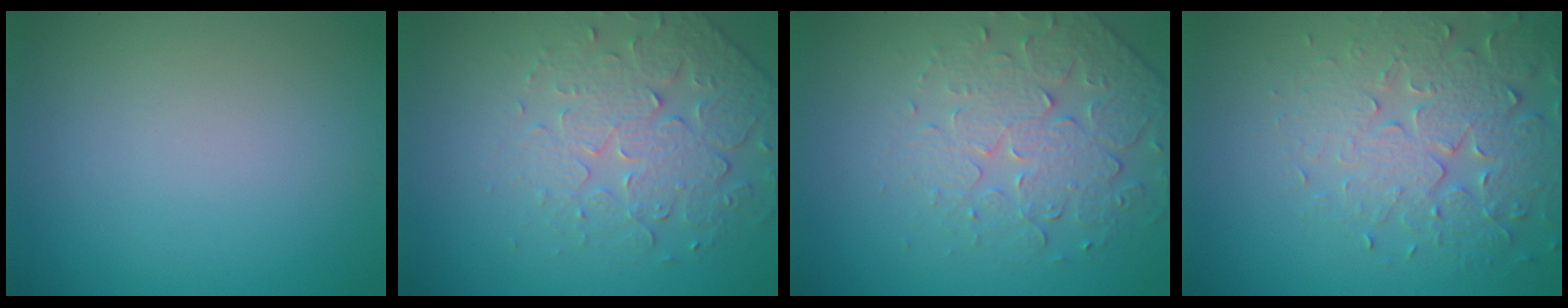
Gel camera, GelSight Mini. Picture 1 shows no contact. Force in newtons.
{"total": 4.8, "press": 3.7, "slide": 3.0}
{"total": 4.8, "press": 3.7, "slide": 3.0}
{"total": 4.6, "press": 4.5, "slide": 1.1}